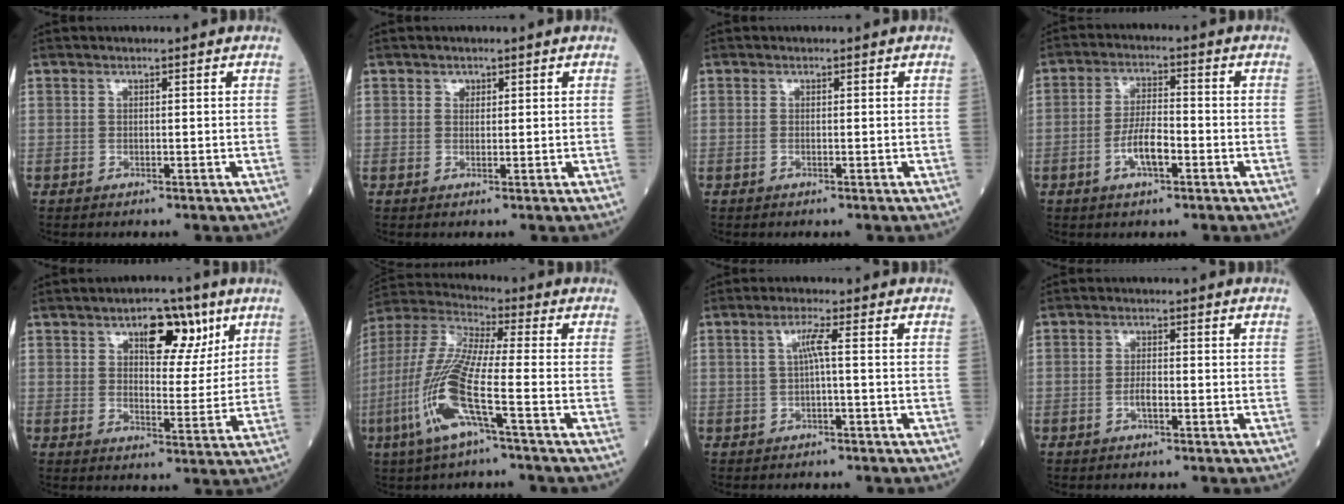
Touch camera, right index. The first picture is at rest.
{"total": 0.9, "force": [0.5, 0.7, 0.2], "torque": [0.001, -0.003, 0.006]}
{"total": 0.0}
{"total": 5.7, "force": [-2.3, 1.6, 5.0], "torque": [-0.100, 0.005, -0.043]}
{"total": 8.7, "force": [4.7, 4.0, 6.2], "torque": [-0.082, 0.009, 0.069]}
{"total": 13.8, "force": [-4.7, 0.6, 12.9], "torque": [-0.288, -0.008, -0.103]}
{"total": 2.4, "force": [0.1, -0.3, 2.4], "torque": [-0.047, 0.006, 0.002]}
{"total": 1.9, "force": [-0.8, 0.5, 1.7], "torque": [-0.031, 0.003, -0.014]}